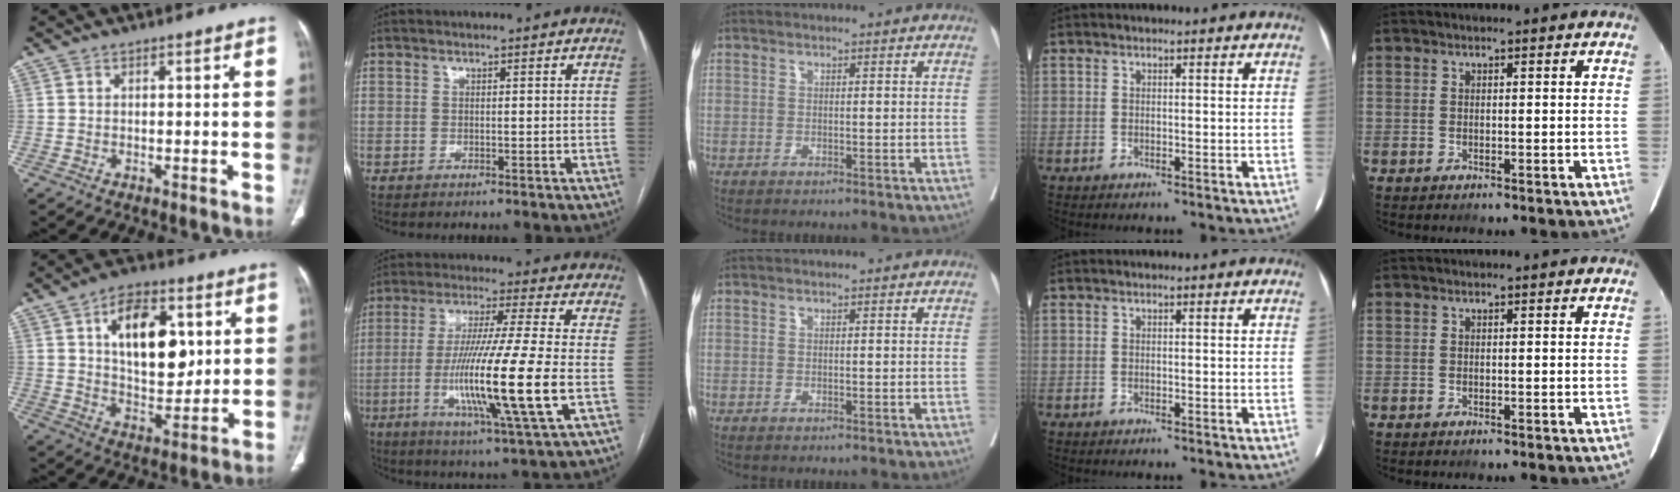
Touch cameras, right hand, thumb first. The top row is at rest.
{"thumb": {"total": 16.6, "force": [4.7, 9.6, 12.7], "torque": [-0.153, -0.023, 0.079]}, "index": {"total": 16.8, "force": [-3.5, -0.7, 16.4], "torque": [-0.316, -0.022, -0.070]}}